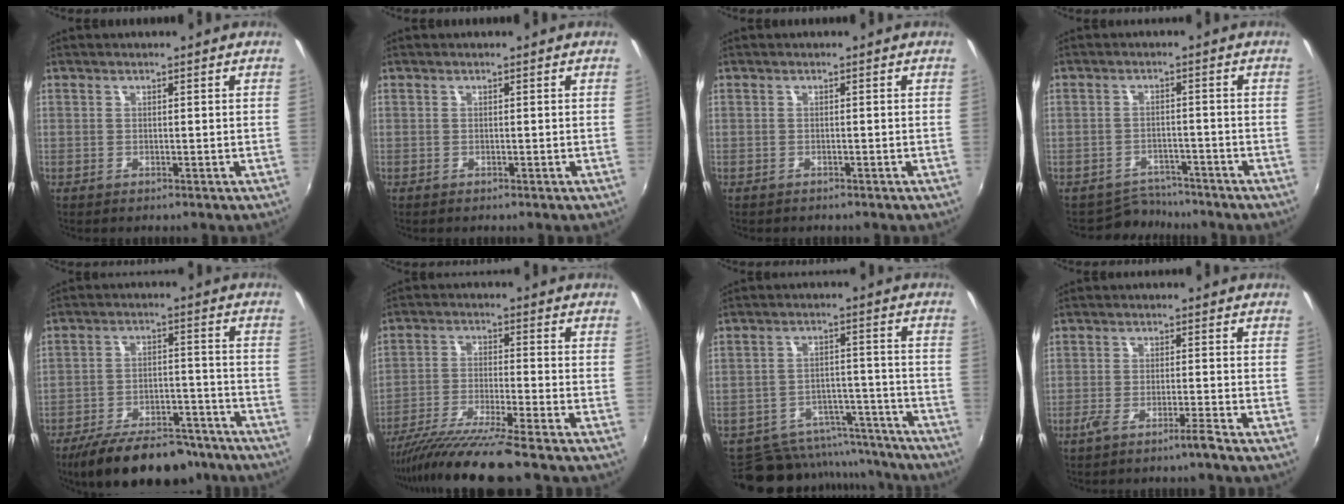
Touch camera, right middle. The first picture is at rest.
{"total": 0.0}
{"total": 0.7, "force": [-0.5, 0.4, -0.1], "torque": [-0.003, -0.001, -0.010]}
{"total": 4.6, "force": [-4.1, 1.8, -1.0], "torque": [0.008, 0.011, -0.066]}
{"total": 19.3, "force": [-15.7, 6.9, 8.9], "torque": [-0.165, -0.003, -0.219]}
{"total": 12.5, "force": [-10.5, -1.6, 6.6], "torque": [-0.136, -0.030, -0.190]}
{"total": 16.0, "force": [-13.7, 7.2, 4.1], "torque": [-0.091, 0.036, -0.171]}
{"total": 3.3, "force": [-2.5, -0.6, 2.0], "torque": [-0.050, -0.002, -0.048]}